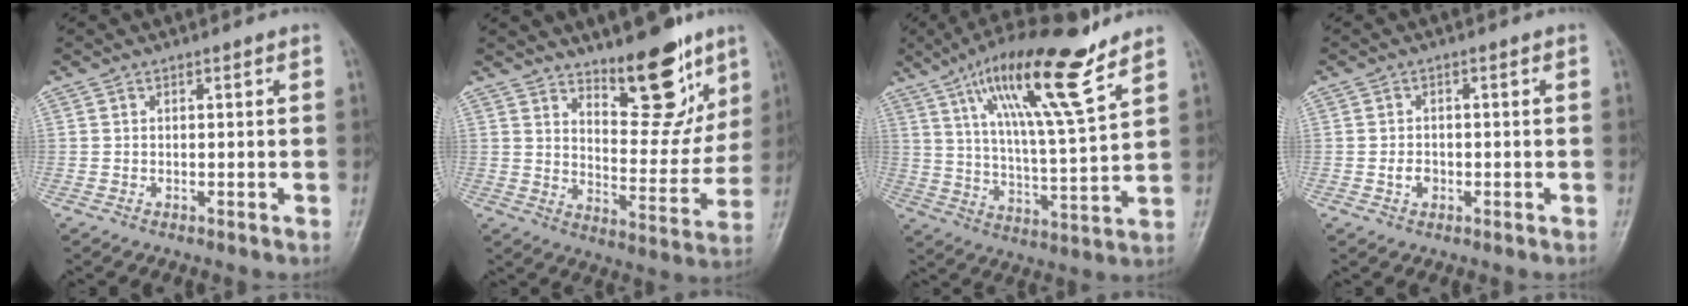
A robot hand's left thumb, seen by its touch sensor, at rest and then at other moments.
{"total": 14.9, "force": [9.8, 5.7, 9.6], "torque": [-0.086, -0.073, 0.156]}
{"total": 18.4, "force": [11.5, 3.1, 14.1], "torque": [-0.232, -0.051, 0.200]}
{"total": 2.5, "force": [-0.7, 2.0, 1.3], "torque": [-0.013, 0.006, -0.013]}